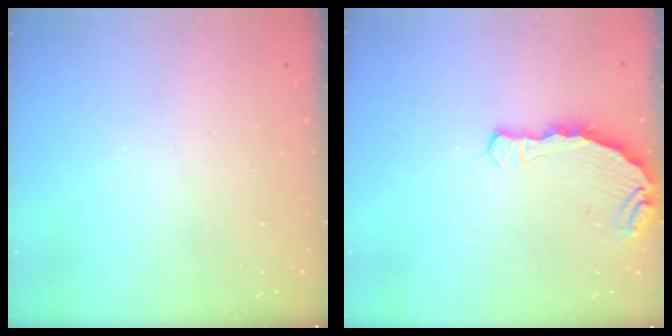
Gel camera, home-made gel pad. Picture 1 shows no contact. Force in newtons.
{"total": 7.5, "press": 6.3, "slide": 4.0}